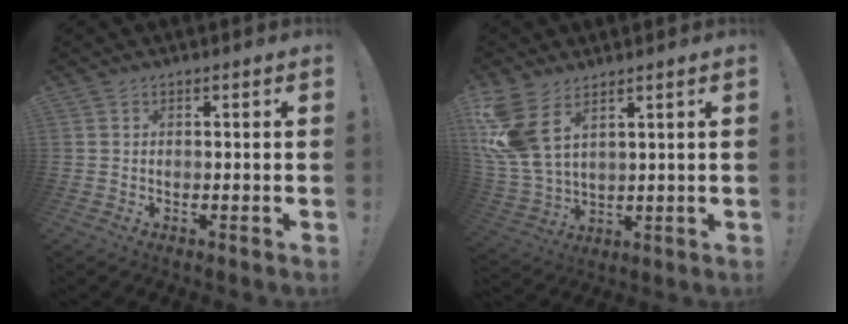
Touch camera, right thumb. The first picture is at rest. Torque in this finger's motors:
{"motor_torque": [0.29, 0.38, 0.44, 0.05, 0.20]}